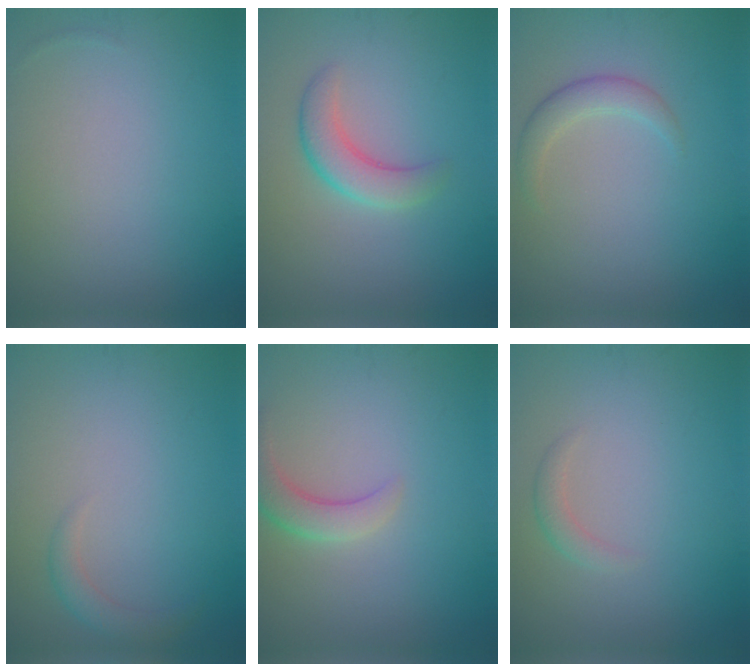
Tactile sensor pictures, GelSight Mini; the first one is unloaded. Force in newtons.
{"total": 3.2, "press": 3.2, "slide": 0.2}
{"total": 2.0, "press": 2.0, "slide": 0.1}
{"total": 1.5, "press": 1.5, "slide": 0.1}
{"total": 2.9, "press": 2.8, "slide": 0.3}
{"total": 1.2, "press": 1.2, "slide": 0.1}